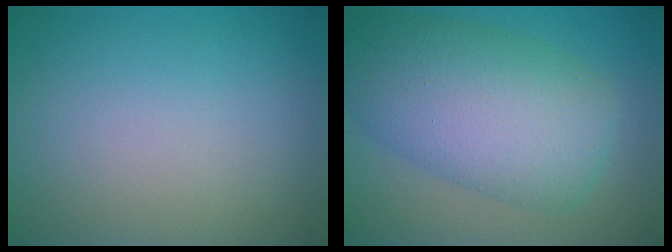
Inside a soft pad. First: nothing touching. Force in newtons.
{"total": 9.8, "press": 9.8, "slide": 0.2}